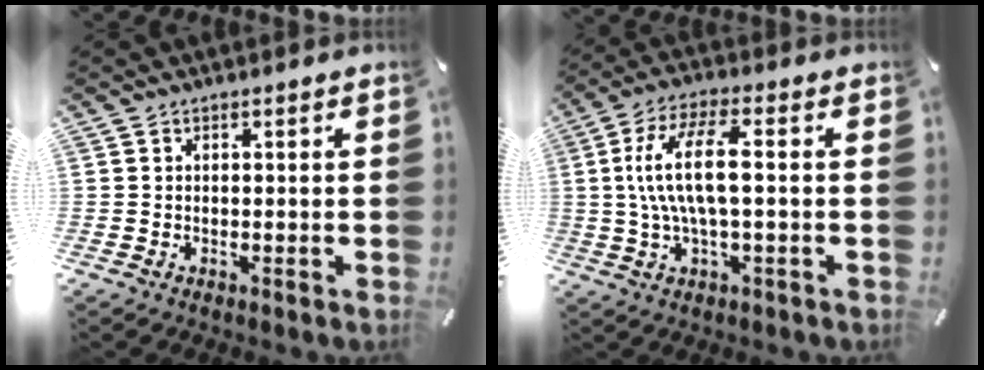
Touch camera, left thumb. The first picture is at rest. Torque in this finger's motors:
{"motor_torque": [2.20, 2.17, 1.82, -0.06, 0.40]}